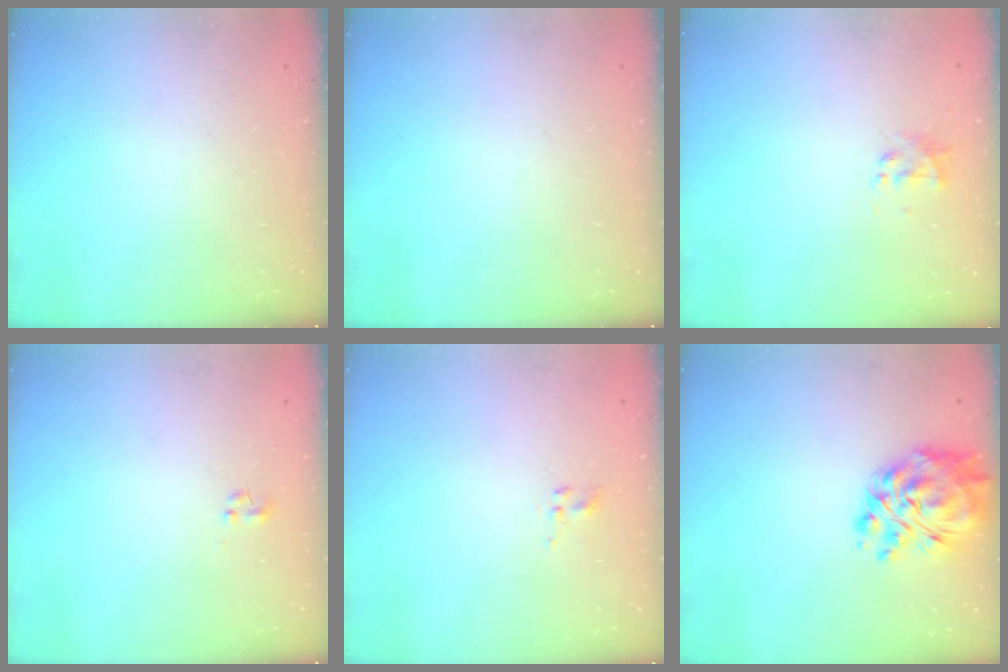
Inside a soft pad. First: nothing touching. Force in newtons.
{"total": 0.0}
{"total": 2.3, "press": 2.2, "slide": 0.7}
{"total": 0.0}
{"total": 1.8, "press": 1.5, "slide": 0.9}
{"total": 13.1, "press": 12.4, "slide": 4.3}